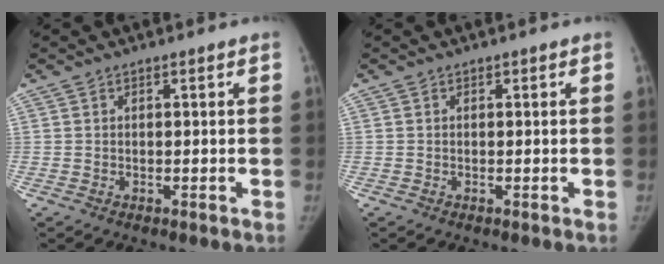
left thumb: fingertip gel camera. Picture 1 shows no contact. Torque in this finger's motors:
{"motor_torque": [0.14, -0.02, 0.25, 0.00, 0.06]}